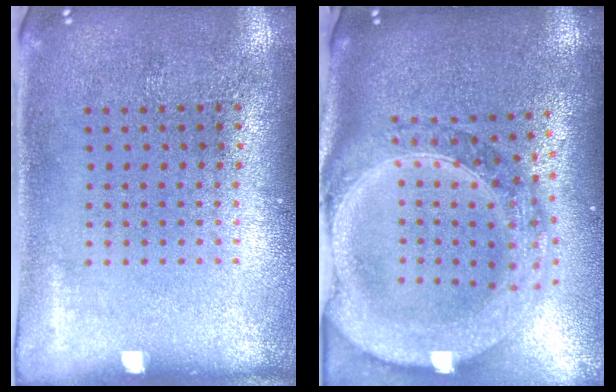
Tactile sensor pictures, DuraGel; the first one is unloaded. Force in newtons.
{"total": 3.3, "press": 2.7, "slide": 1.9}